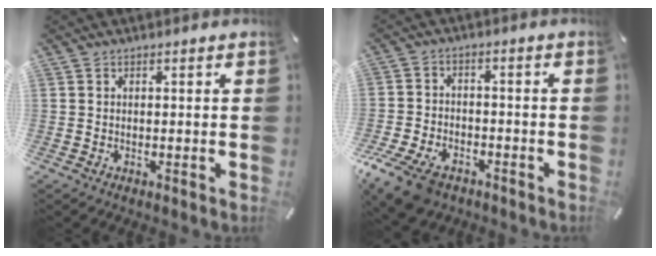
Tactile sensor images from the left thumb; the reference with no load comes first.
{"total": 9.8, "force": [-6.3, 5.6, 5.0], "torque": [-0.102, 0.029, -0.115]}